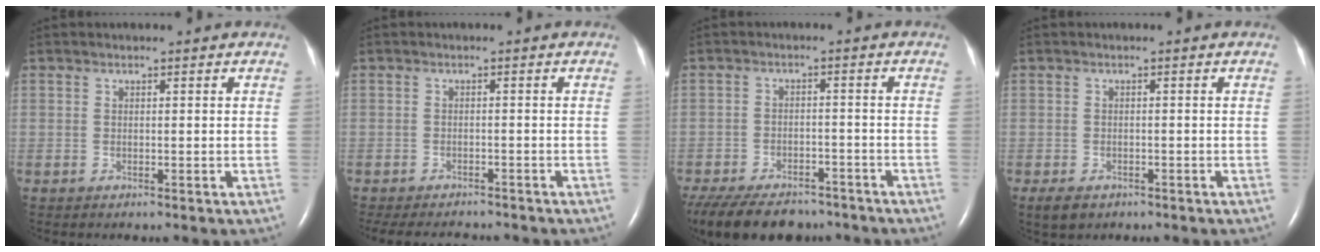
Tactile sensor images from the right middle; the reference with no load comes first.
{"total": 8.0, "force": [-7.4, 1.8, 2.6], "torque": [-0.039, -0.008, -0.097]}
{"total": 15.9, "force": [-12.6, 6.9, 6.8], "torque": [-0.177, -0.021, -0.180]}
{"total": 2.4, "force": [-1.5, 1.5, 1.2], "torque": [-0.022, -0.005, -0.018]}